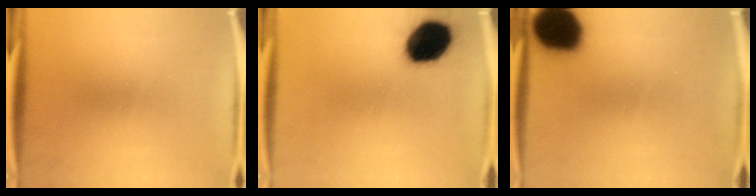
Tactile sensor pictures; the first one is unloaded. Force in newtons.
{"total": 15.9}
{"total": 19.5}